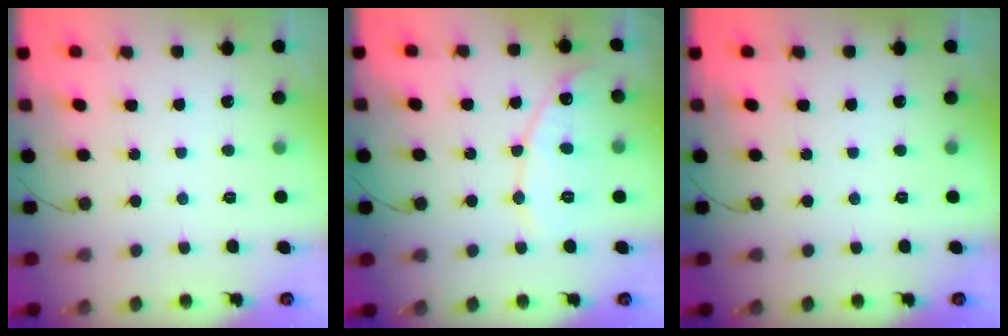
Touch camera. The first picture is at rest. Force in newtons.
{"total": 10.1, "press": 10.1, "slide": 0.9}
{"total": 0.0}